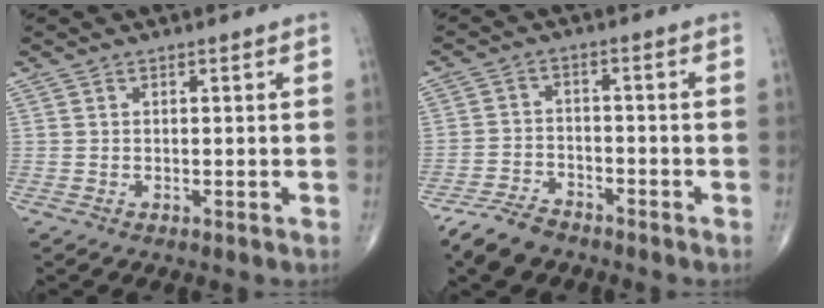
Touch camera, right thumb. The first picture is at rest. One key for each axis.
{"total": 6.7, "fx": -5.4, "fy": 3.0, "fz": 2.4, "tx": -0.050, "ty": 0.016, "tz": -0.105}